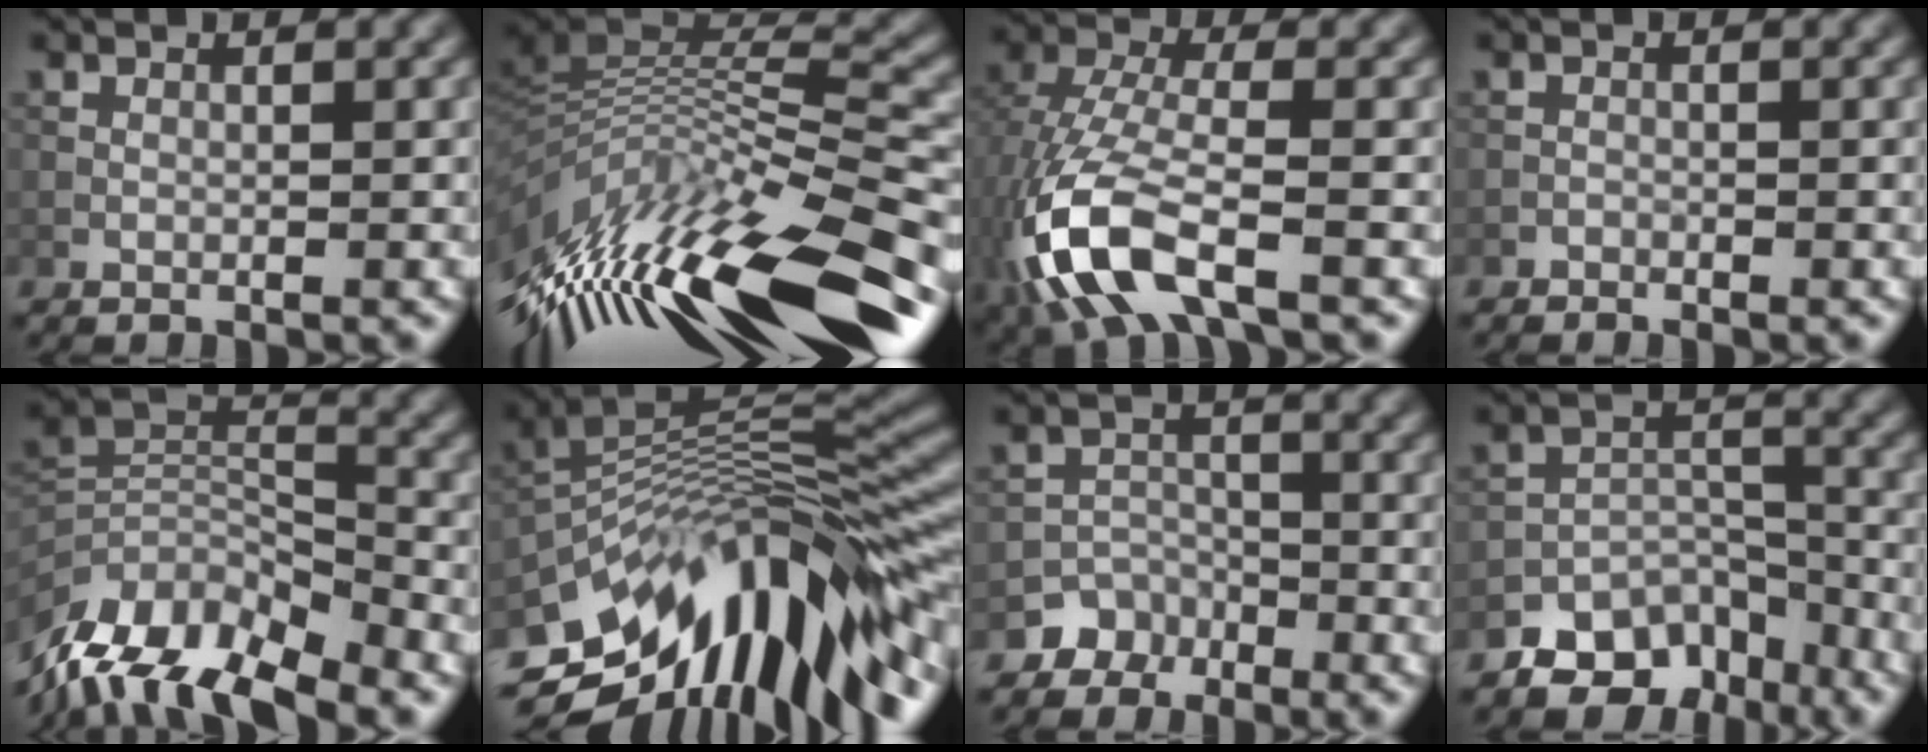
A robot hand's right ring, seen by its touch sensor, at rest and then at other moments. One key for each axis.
{"total": 15.4, "fx": -6.9, "fy": 4.9, "fz": 12.9, "tx": -0.239, "ty": 0.018, "tz": -0.119}
{"total": 10.1, "fx": -4.2, "fy": 4.6, "fz": 7.9, "tx": -0.188, "ty": -0.007, "tz": -0.091}
{"total": 0.7, "fx": -0.6, "fy": 0.2, "fz": 0.0, "tx": 0.002, "ty": 0.001, "tz": -0.013}
{"total": 12.4, "fx": -9.6, "fy": 4.9, "fz": 6.2, "tx": -0.123, "ty": 0.010, "tz": -0.178}
{"total": 14.7, "fx": -6.5, "fy": 4.8, "fz": 12.3, "tx": -0.207, "ty": 0.024, "tz": -0.118}
{"total": 3.7, "fx": -2.7, "fy": 2.6, "fz": -0.1, "tx": 0.033, "ty": 0.007, "tz": -0.048}
{"total": 8.0, "fx": -6.2, "fy": 4.6, "fz": 2.1, "tx": -0.016, "ty": -0.004, "tz": -0.090}